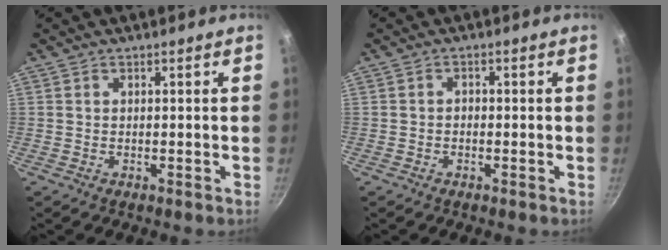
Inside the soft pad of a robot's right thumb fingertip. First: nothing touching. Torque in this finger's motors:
{"motor_torque": [-0.25, -0.16, -0.06, -0.05, -0.02]}